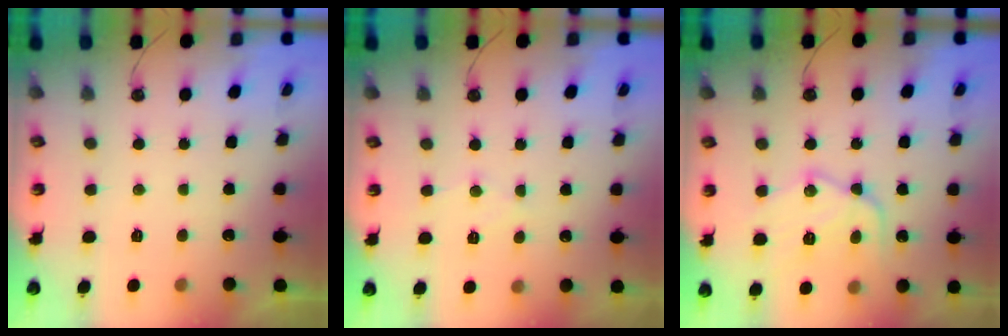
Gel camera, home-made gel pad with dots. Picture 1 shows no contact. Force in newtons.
{"total": 6.1, "press": 6.1, "slide": 0.4}
{"total": 14.7, "press": 14.6, "slide": 1.1}